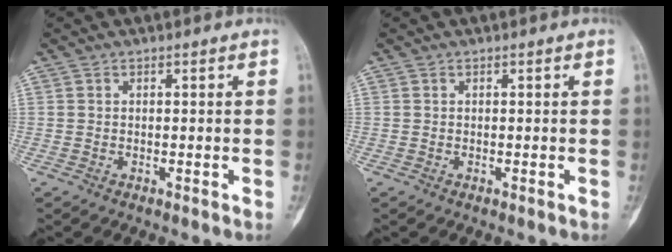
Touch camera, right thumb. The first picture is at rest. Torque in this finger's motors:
{"motor_torque": [0.76, 0.76, 0.06, 0.01, 0.00]}